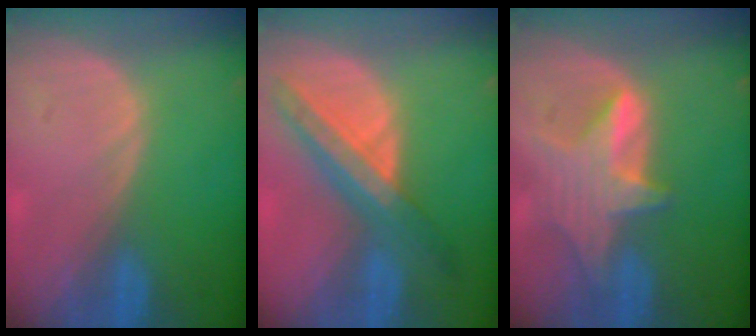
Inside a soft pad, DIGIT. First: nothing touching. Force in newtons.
{"total": 8.4, "press": 7.4, "slide": 4.0}
{"total": 6.6, "press": 6.4, "slide": 1.2}